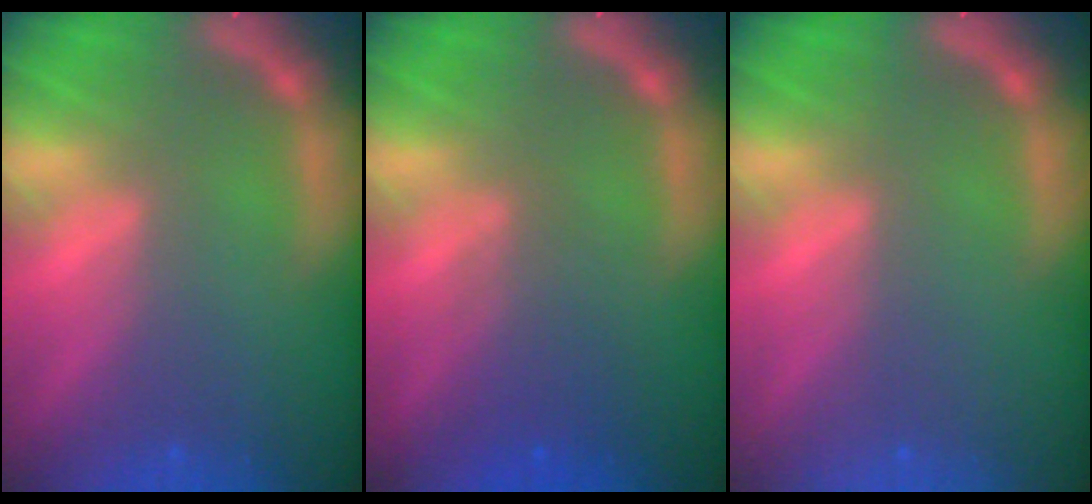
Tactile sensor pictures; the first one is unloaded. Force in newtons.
{"total": 3.0}
{"total": 0.0}